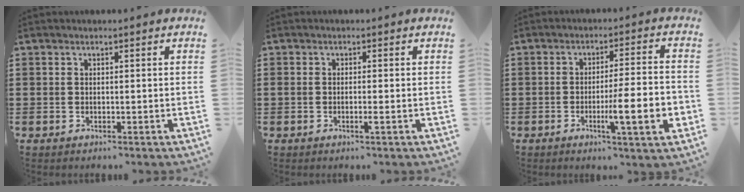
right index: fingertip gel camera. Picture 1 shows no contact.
{"total": 1.3, "force": [-0.6, 0.0, 1.1], "torque": [-0.020, -0.003, -0.011]}
{"total": 9.8, "force": [-2.8, 1.0, 9.3], "torque": [-0.148, -0.012, -0.049]}